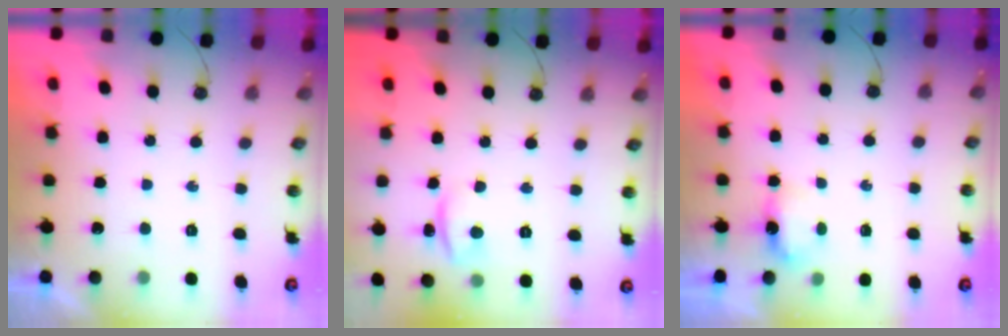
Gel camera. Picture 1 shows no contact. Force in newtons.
{"total": 1.4, "press": 1.2, "slide": 0.7}
{"total": 6.0, "press": 3.6, "slide": 4.9}